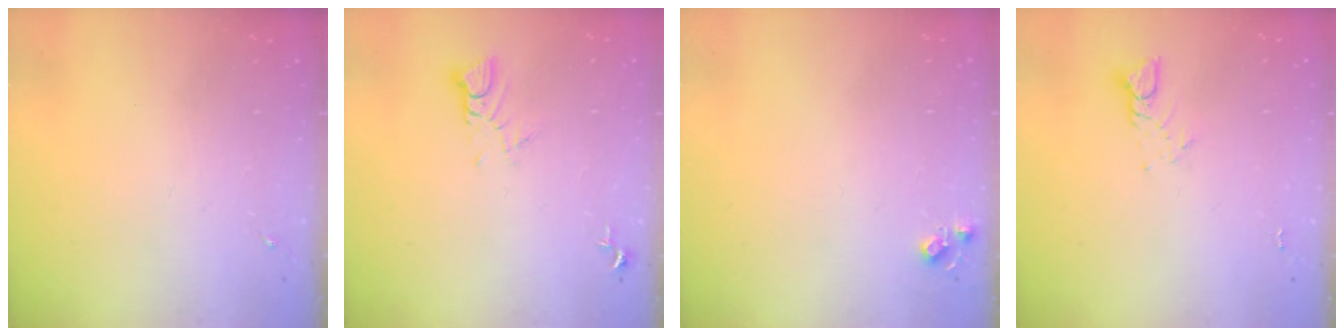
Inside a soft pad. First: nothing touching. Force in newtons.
{"total": 3.8, "press": 3.7, "slide": 0.2}
{"total": 5.1, "press": 5.1, "slide": 0.7}
{"total": 3.8, "press": 3.8, "slide": 0.2}